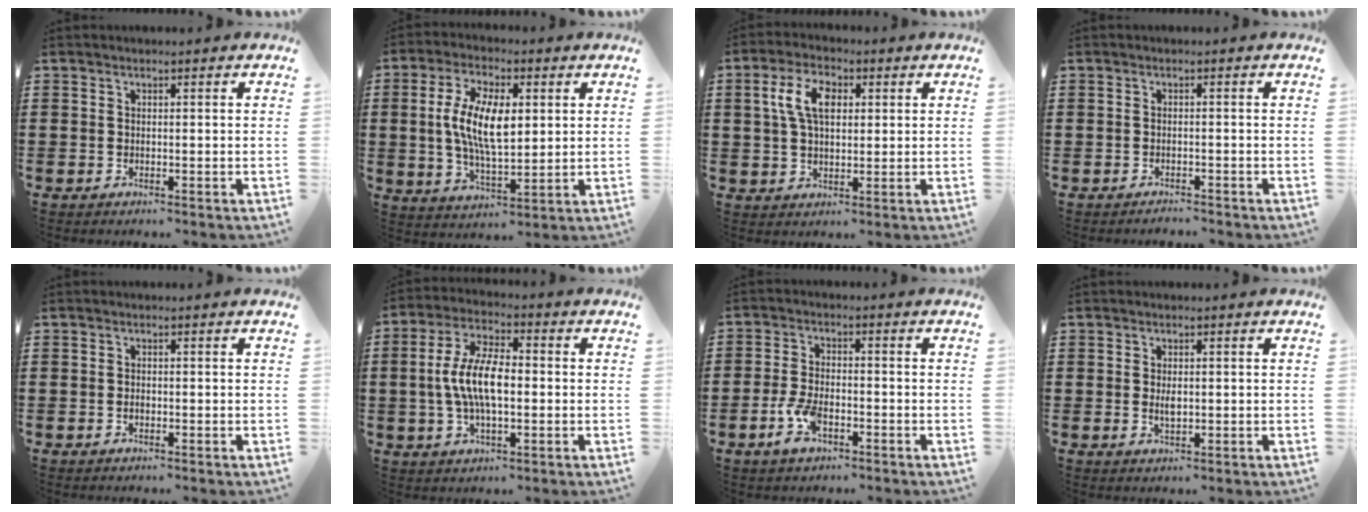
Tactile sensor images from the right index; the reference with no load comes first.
{"total": 10.4, "force": [1.2, 4.5, 9.3], "torque": [-0.196, 0.006, 0.018]}
{"total": 6.7, "force": [1.6, 3.7, 5.4], "torque": [-0.117, 0.017, 0.026]}
{"total": 1.0, "force": [-1.0, 0.1, 0.0], "torque": [-0.003, 0.002, -0.022]}
{"total": 0.6, "force": [-0.2, 0.3, 0.5], "torque": [-0.012, -0.003, -0.004]}
{"total": 9.2, "force": [-0.6, 3.9, 8.4], "torque": [-0.182, -0.001, -0.017]}
{"total": 5.0, "force": [-2.3, 2.2, 3.8], "torque": [-0.092, -0.003, -0.046]}
{"total": 2.0, "force": [0.2, 0.8, 1.9], "torque": [-0.038, -0.001, 0.004]}